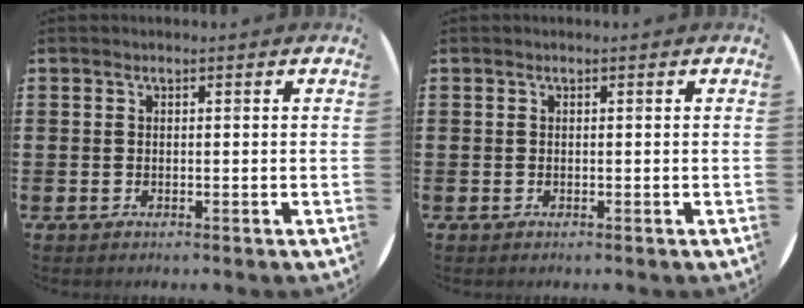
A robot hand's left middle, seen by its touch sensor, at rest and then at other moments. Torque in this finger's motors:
{"motor_torque": [-0.38, -0.05, 0.10, 0.01]}